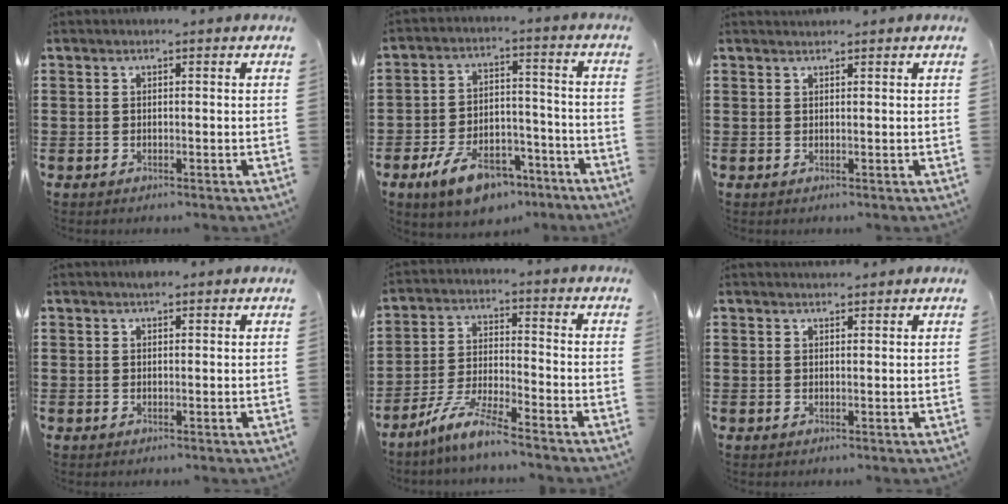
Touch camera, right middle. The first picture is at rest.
{"total": 9.5, "force": [-6.5, 4.2, 5.4], "torque": [-0.099, 0.025, -0.118]}
{"total": 0.8, "force": [0.8, 0.1, 0.0], "torque": [-0.001, 0.000, 0.015]}
{"total": 0.8, "force": [0.7, 0.3, 0.2], "torque": [-0.005, 0.001, 0.012]}
{"total": 6.9, "force": [-5.8, 0.2, 3.7], "torque": [-0.087, -0.012, -0.115]}
{"total": 1.2, "force": [1.2, 0.2, 0.0], "torque": [-0.003, 0.002, 0.023]}